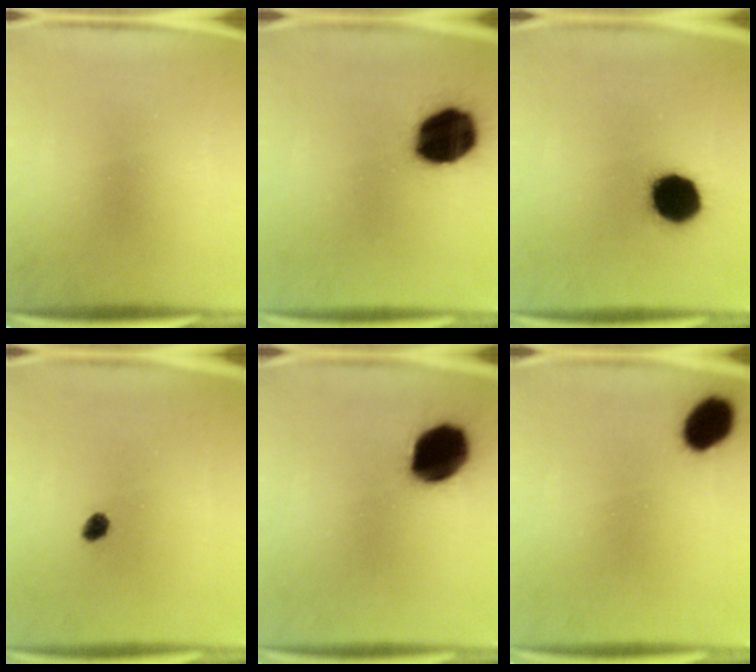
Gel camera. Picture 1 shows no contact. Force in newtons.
{"total": 19.8}
{"total": 14.6}
{"total": 2.2}
{"total": 17.9}
{"total": 9.0}